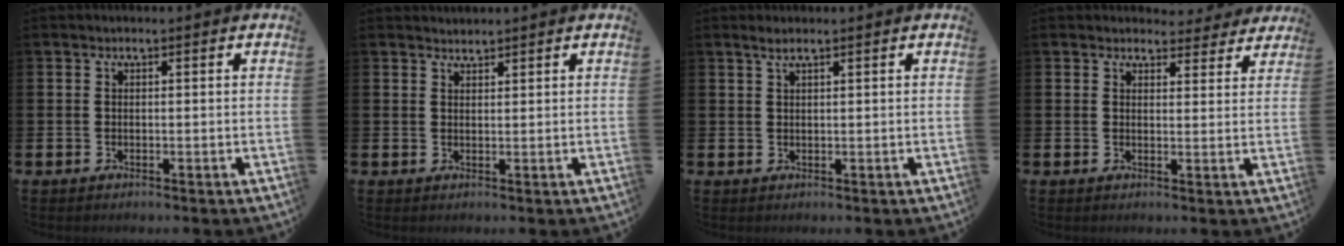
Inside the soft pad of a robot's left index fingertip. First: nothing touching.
{"total": 1.5, "force": [1.4, 0.3, -0.1], "torque": [0.008, -0.004, 0.025]}
{"total": 1.2, "force": [0.9, 0.0, 0.9], "torque": [-0.025, 0.005, 0.017]}
{"total": 3.3, "force": [3.1, 1.2, 0.1], "torque": [0.007, -0.020, 0.051]}